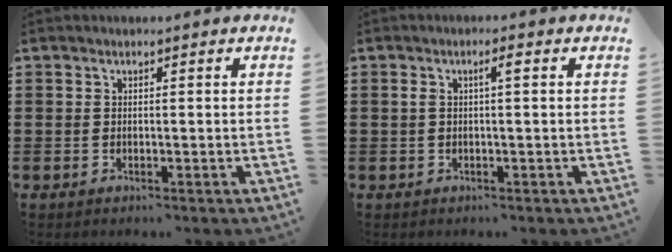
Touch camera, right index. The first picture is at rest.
{"total": 2.0, "force": [0.3, 0.2, 1.9], "torque": [-0.030, -0.001, 0.002]}